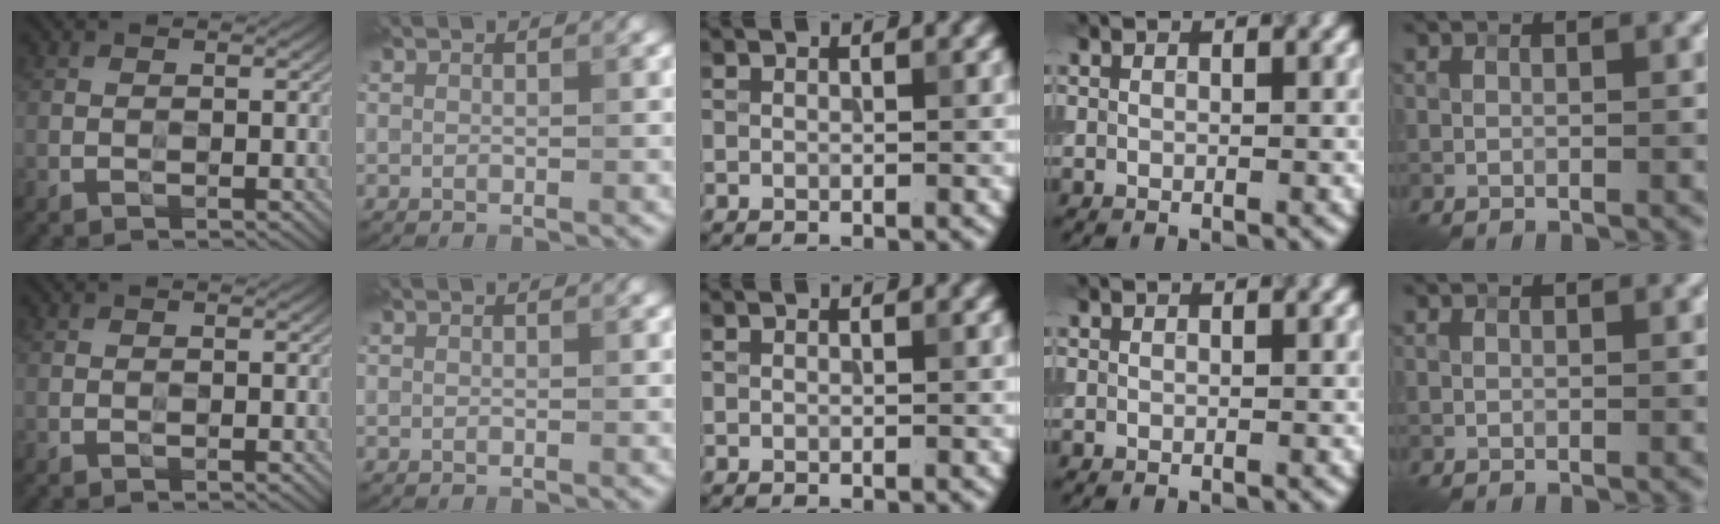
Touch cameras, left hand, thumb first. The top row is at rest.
{}